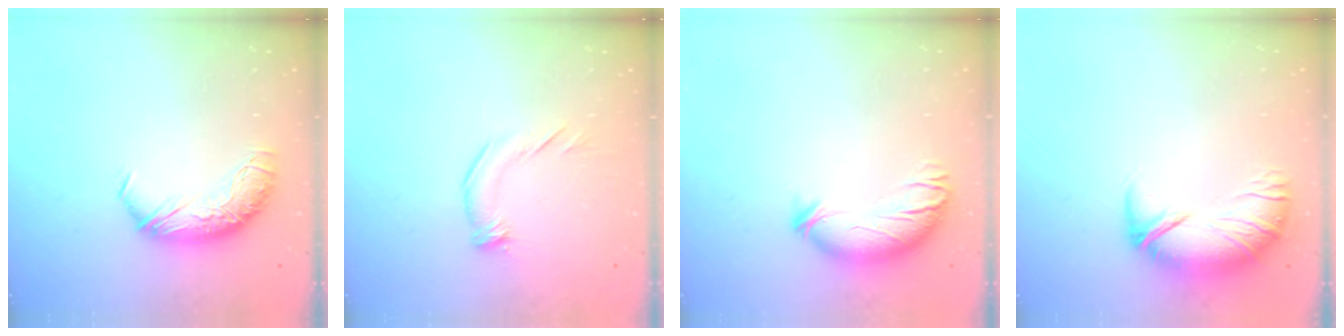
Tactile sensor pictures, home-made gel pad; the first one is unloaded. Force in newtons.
{"total": 2.4, "press": 2.3, "slide": 0.9}
{"total": 3.8, "press": 3.0, "slide": 2.3}
{"total": 3.1, "press": 2.1, "slide": 2.3}